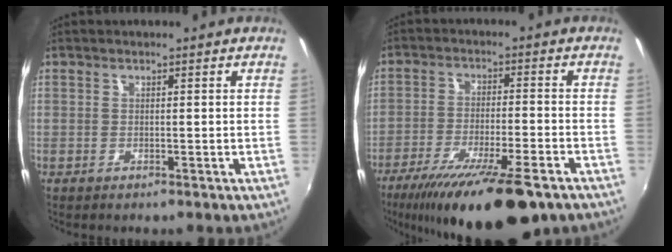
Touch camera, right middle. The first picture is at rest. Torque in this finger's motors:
{"motor_torque": [1.08, -1.06, 0.61, 0.21]}